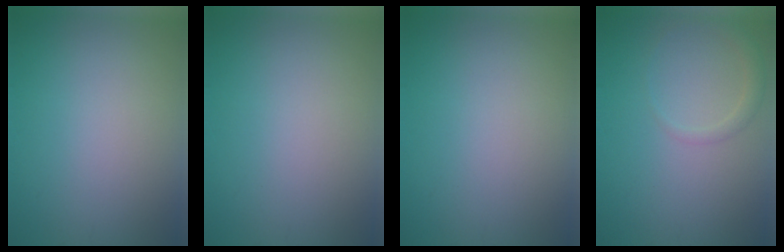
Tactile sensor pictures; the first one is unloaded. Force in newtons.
{"total": 0.0}
{"total": 0.0}
{"total": 1.5, "press": 1.5, "slide": 0.1}